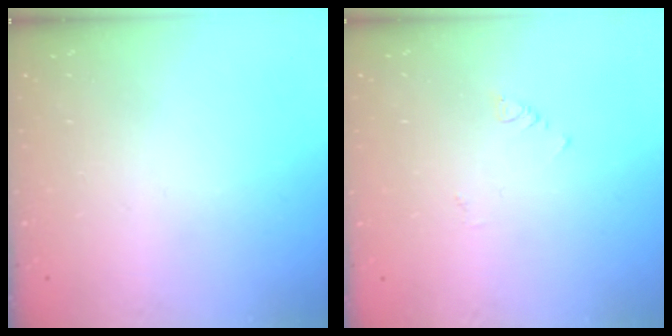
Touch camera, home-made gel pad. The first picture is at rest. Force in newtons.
{"total": 1.8, "press": 1.7, "slide": 0.4}